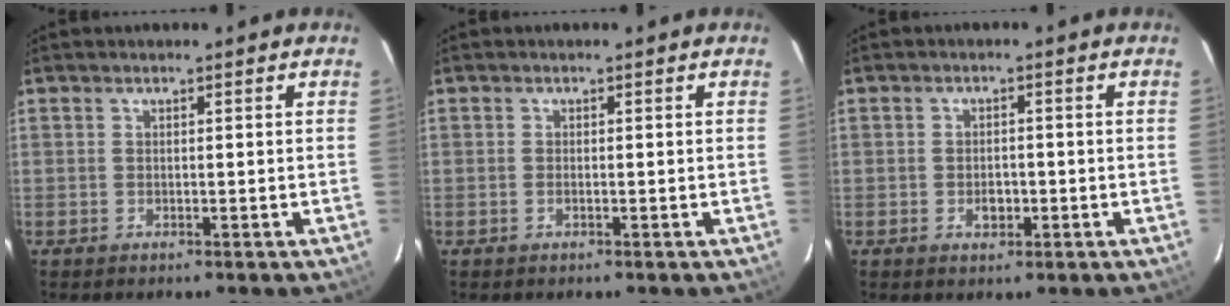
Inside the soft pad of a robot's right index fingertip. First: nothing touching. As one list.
[{"total": 0.6, "force": [-0.2, 0.2, 0.4], "torque": [-0.010, 0.000, -0.005]}, {"total": 2.6, "force": [-0.8, 2.0, 1.5], "torque": [-0.025, 0.001, -0.011]}]